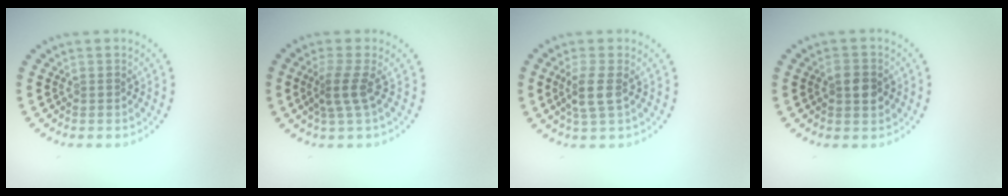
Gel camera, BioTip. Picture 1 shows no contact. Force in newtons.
{"total": 2.4, "press": 1.7, "slide": 1.8}
{"total": 2.4, "press": 2.1, "slide": 1.3}
{"total": 2.2, "press": 2.2, "slide": 0.2}